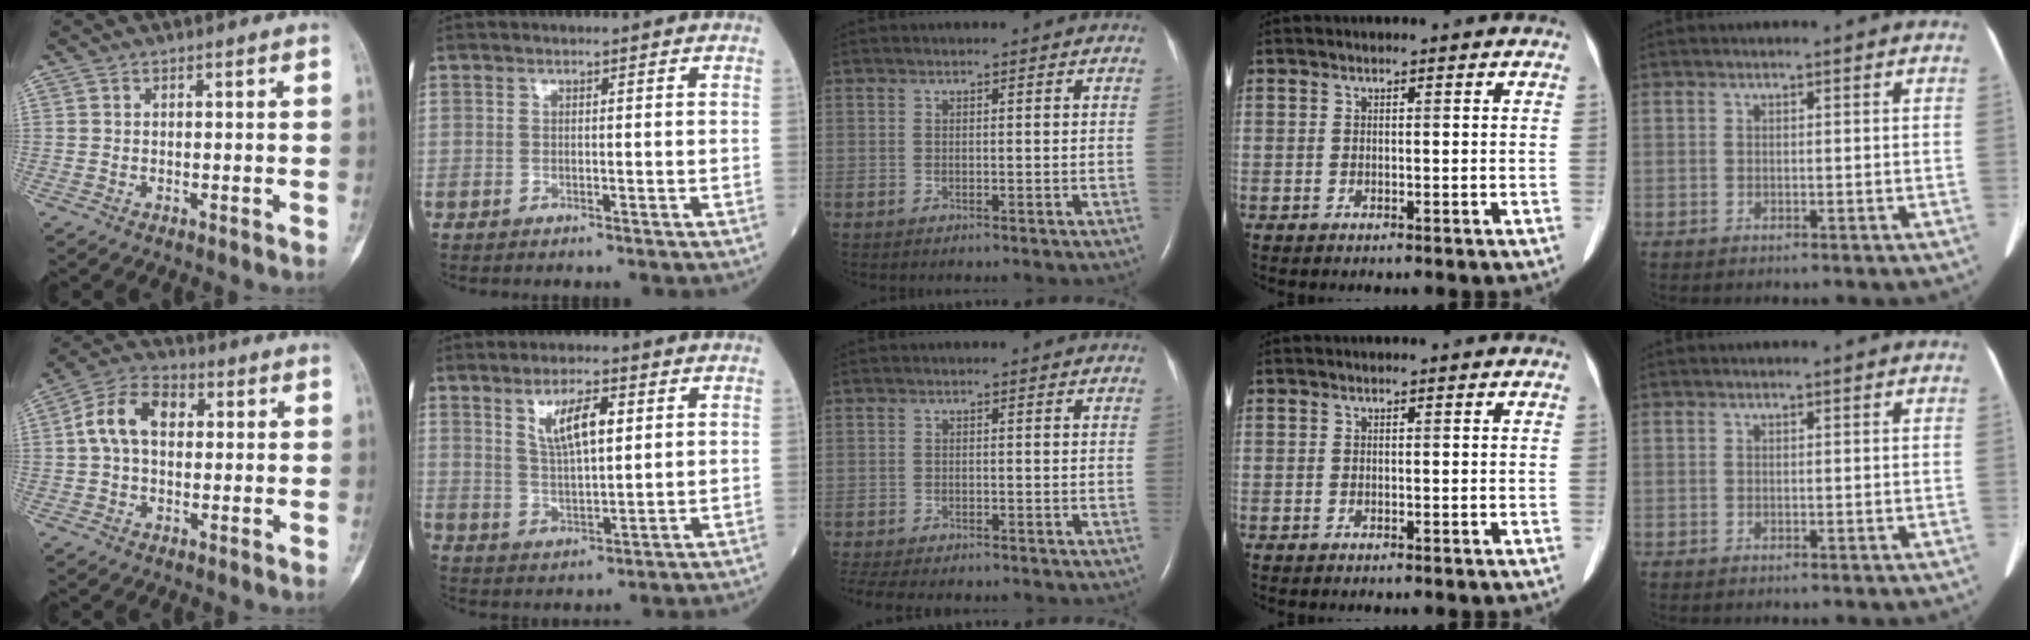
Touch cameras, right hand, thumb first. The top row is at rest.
{"thumb": {"total": 9.7, "force": [1.4, 6.5, 7.1], "torque": [-0.127, 0.027, 0.019]}, "index": {"total": 7.1, "force": [3.0, 1.7, 6.2], "torque": [-0.115, -0.001, 0.056]}, "middle": {"total": 9.2, "force": [-7.8, 2.5, 4.2], "torque": [-0.067, -0.002, -0.107]}}